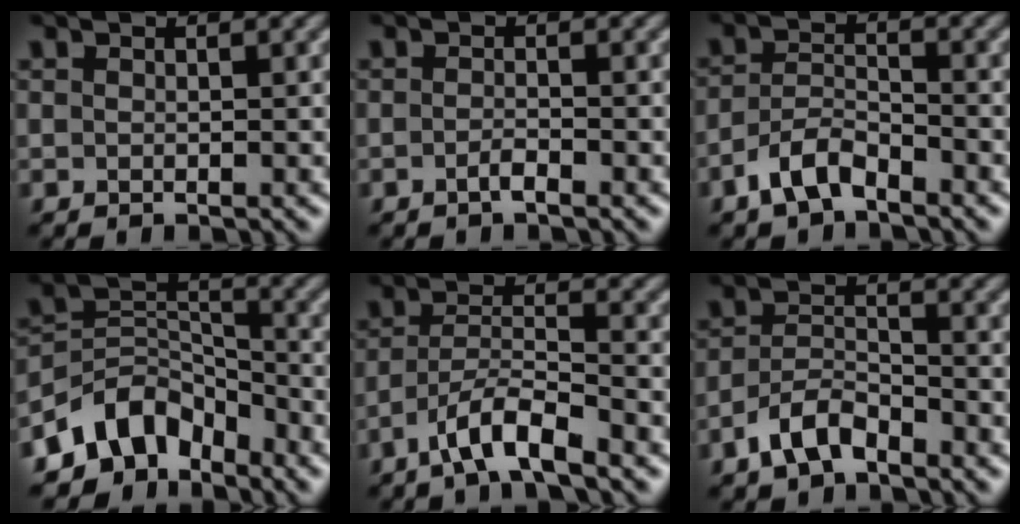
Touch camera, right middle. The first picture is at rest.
{"total": 1.1, "force": [-0.7, 0.2, 0.9], "torque": [-0.018, 0.002, -0.014]}
{"total": 3.6, "force": [-2.6, 1.4, 2.0], "torque": [-0.042, 0.009, -0.055]}
{"total": 6.4, "force": [-4.8, 3.6, 2.2], "torque": [-0.023, 0.004, -0.100]}
{"total": 4.7, "force": [-3.2, 0.8, 3.3], "torque": [-0.059, 0.008, -0.066]}
{"total": 3.8, "force": [-2.7, 1.6, 2.1], "torque": [-0.043, 0.008, -0.057]}